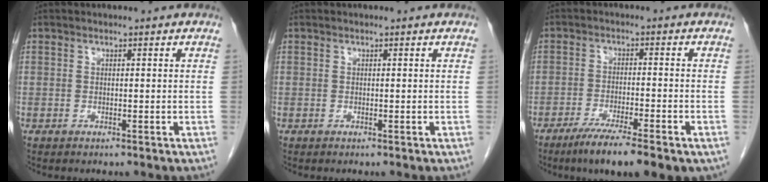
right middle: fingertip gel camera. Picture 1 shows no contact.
{"total": 0.0}
{"total": 10.3, "force": [-7.0, 1.3, 7.4], "torque": [-0.115, -0.020, -0.107]}